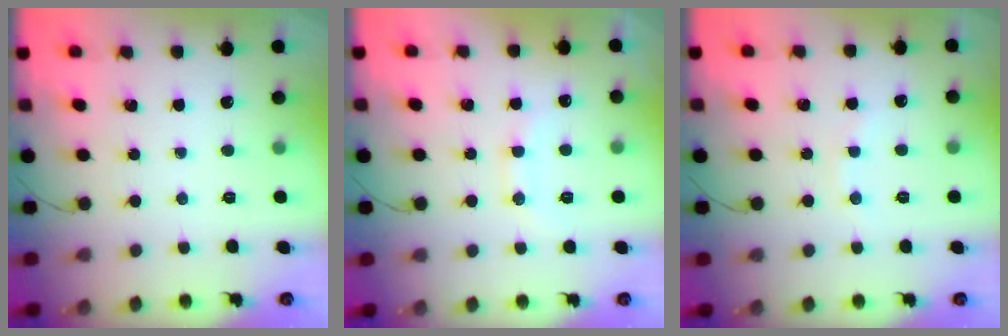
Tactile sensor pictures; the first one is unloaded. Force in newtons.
{"total": 9.3, "press": 9.3, "slide": 0.7}
{"total": 4.4, "press": 4.2, "slide": 1.1}